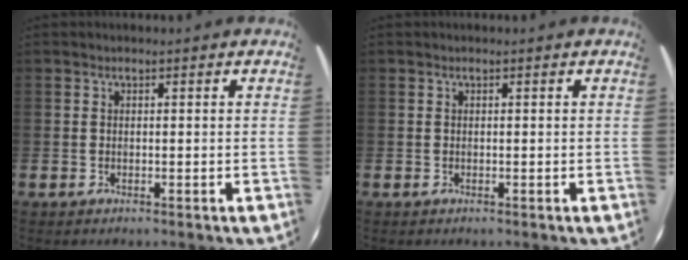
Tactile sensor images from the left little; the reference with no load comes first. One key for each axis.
{"total": 0.0}